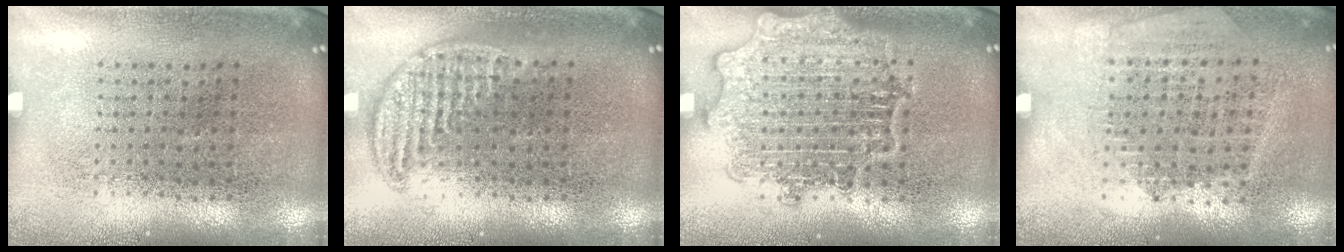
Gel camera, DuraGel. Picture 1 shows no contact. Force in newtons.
{"total": 0.8, "press": 0.8, "slide": 0.1}
{"total": 2.8, "press": 2.8, "slide": 0.4}
{"total": 1.2, "press": 1.1, "slide": 0.5}